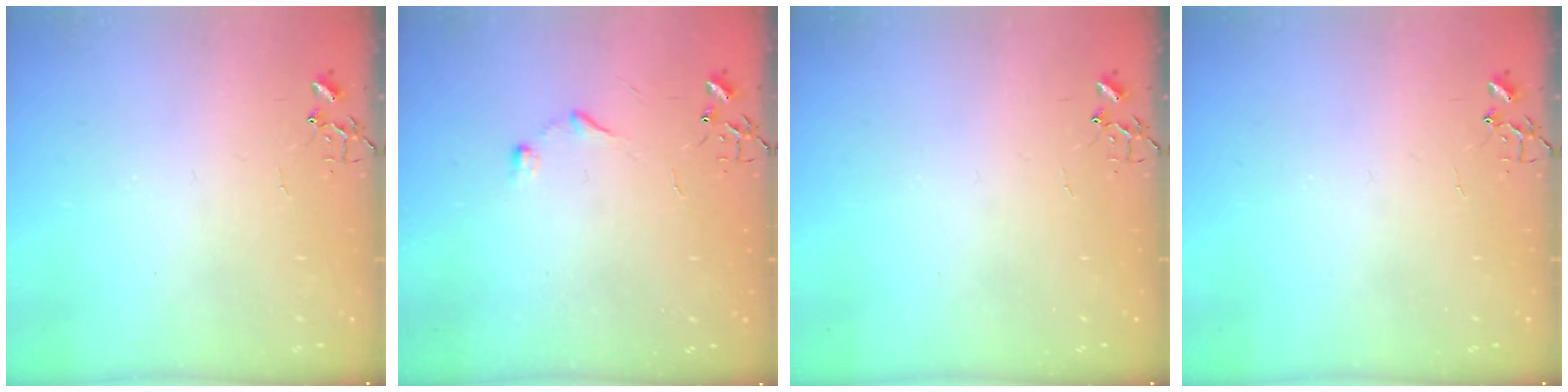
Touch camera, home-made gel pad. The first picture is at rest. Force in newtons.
{"total": 6.7, "press": 6.7, "slide": 0.7}
{"total": 0.0}
{"total": 0.0}